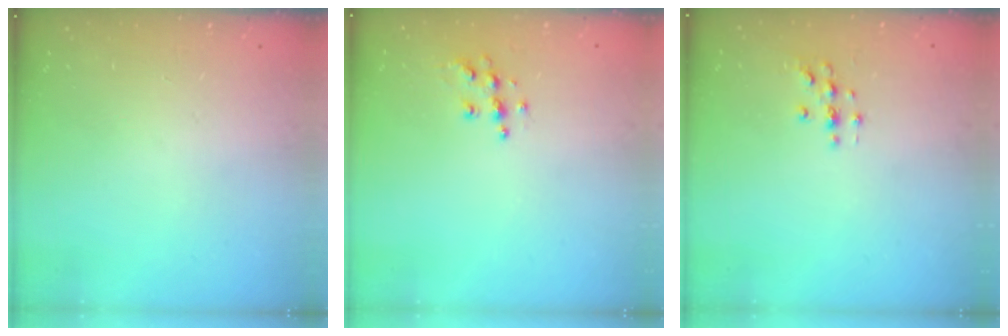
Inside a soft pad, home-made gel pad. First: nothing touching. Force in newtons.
{"total": 6.3, "press": 6.3, "slide": 0.3}
{"total": 2.0, "press": 2.0, "slide": 0.2}